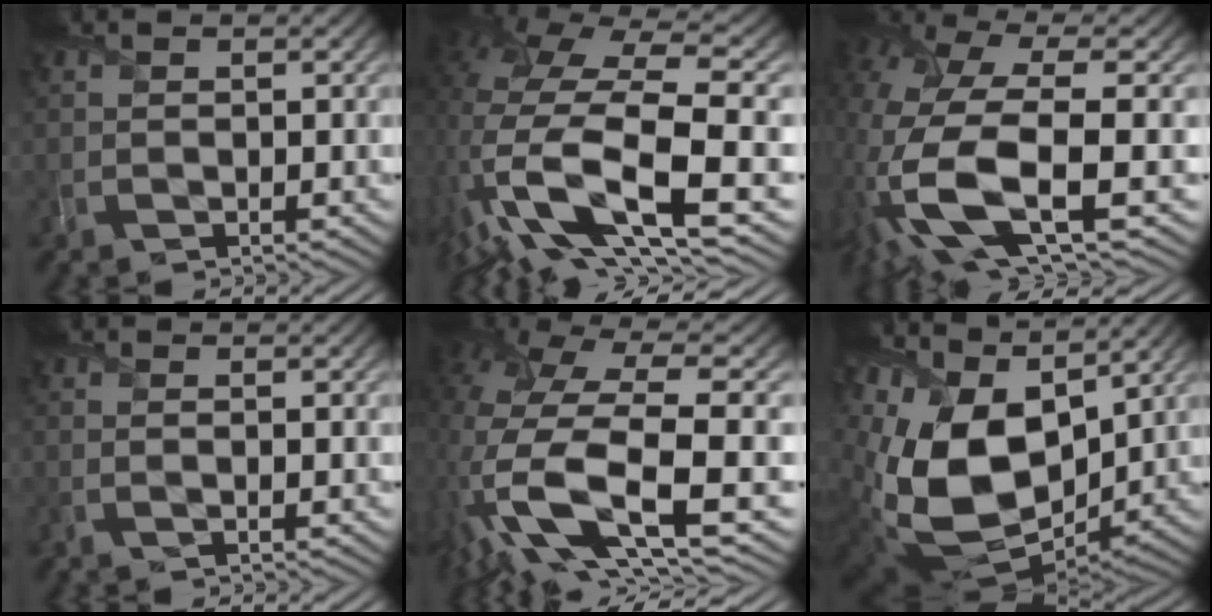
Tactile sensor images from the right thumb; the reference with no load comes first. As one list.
[{"total": 17.7, "force": [-2.8, 6.3, 16.3], "torque": [-0.342, -0.024, -0.037]}, {"total": 14.6, "force": [-4.1, 6.1, 12.6], "torque": [-0.314, -0.030, -0.068]}, {"total": 0.7, "force": [-0.2, 0.0, 0.7], "torque": [-0.016, -0.001, -0.006]}, {"total": 15.8, "force": [-3.2, 6.1, 14.2], "torque": [-0.335, -0.026, -0.038]}, {"total": 18.8, "force": [2.9, 12.3, 13.9], "torque": [-0.341, -0.024, 0.071]}]